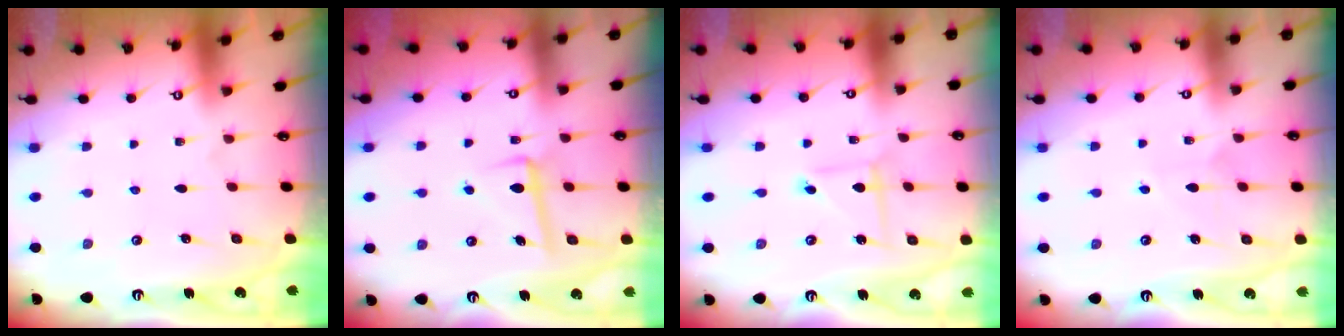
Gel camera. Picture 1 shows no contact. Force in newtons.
{"total": 6.2, "press": 6.1, "slide": 1.2}
{"total": 2.4, "press": 2.4, "slide": 0.2}
{"total": 4.5, "press": 4.4, "slide": 0.5}